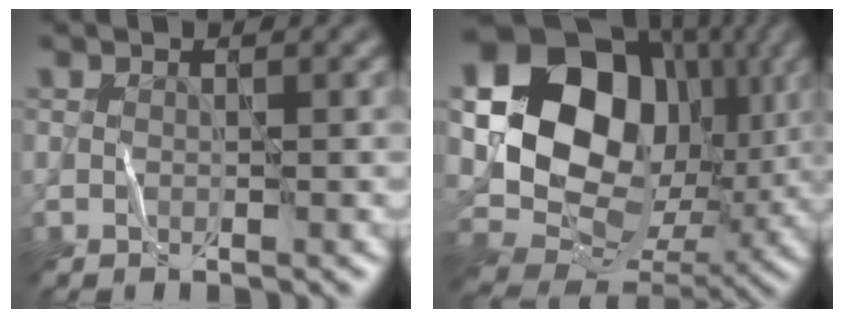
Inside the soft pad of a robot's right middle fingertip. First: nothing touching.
{"total": 17.3, "force": [3.8, 13.8, 9.8], "torque": [-0.176, 0.003, 0.083]}